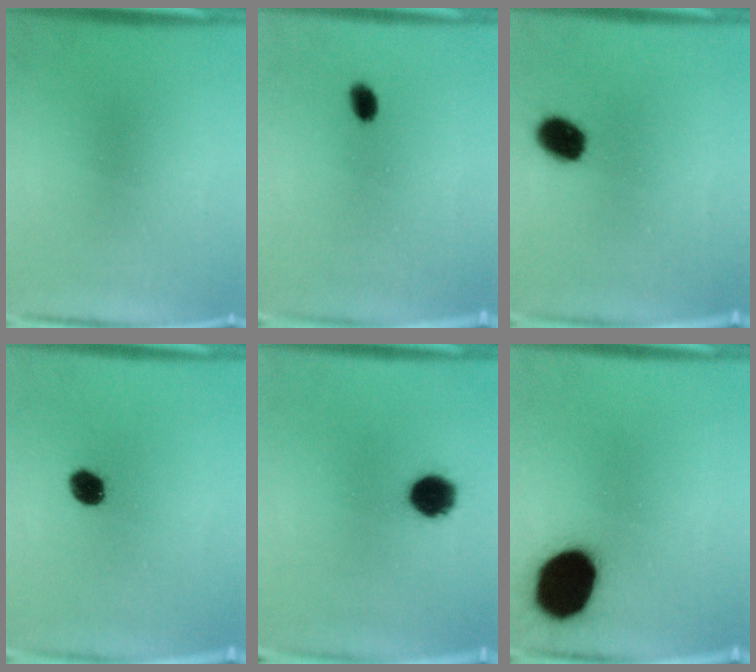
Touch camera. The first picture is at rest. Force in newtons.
{"total": 2.4}
{"total": 8.0}
{"total": 4.9}
{"total": 7.6}
{"total": 18.8}